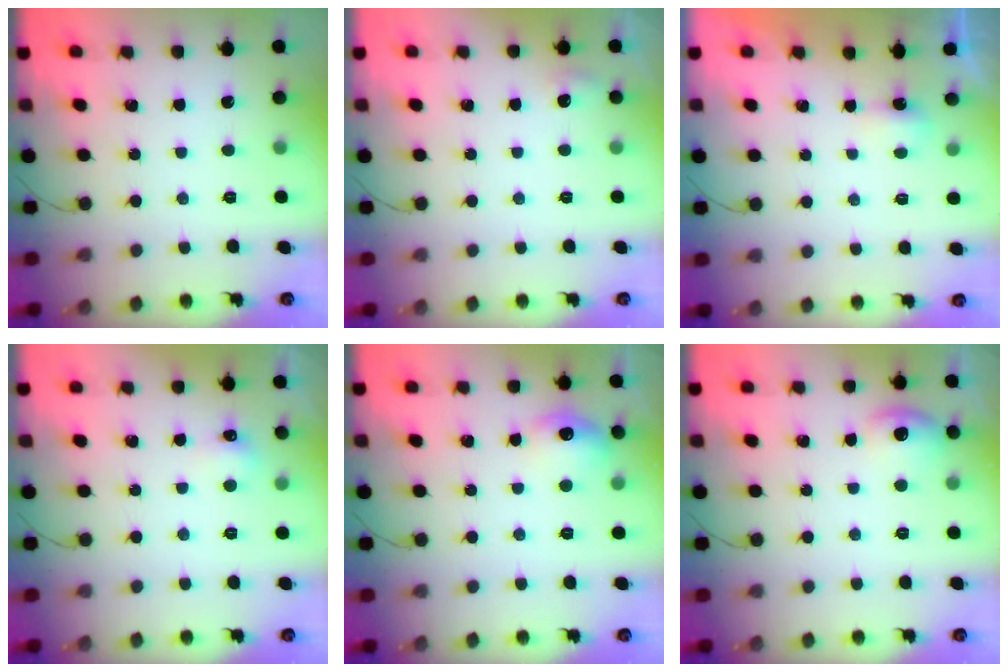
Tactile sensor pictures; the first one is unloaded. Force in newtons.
{"total": 4.6, "press": 4.4, "slide": 1.4}
{"total": 2.9, "press": 2.8, "slide": 0.6}
{"total": 5.1, "press": 5.0, "slide": 1.3}
{"total": 9.5, "press": 9.4, "slide": 0.9}
{"total": 7.4, "press": 7.3, "slide": 1.6}